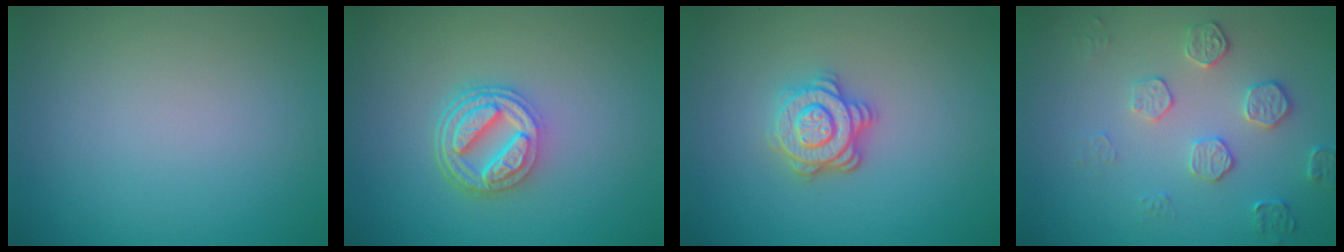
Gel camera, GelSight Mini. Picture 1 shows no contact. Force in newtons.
{"total": 4.8, "press": 3.6, "slide": 3.2}
{"total": 3.6, "press": 3.1, "slide": 1.9}
{"total": 2.2, "press": 1.8, "slide": 1.2}